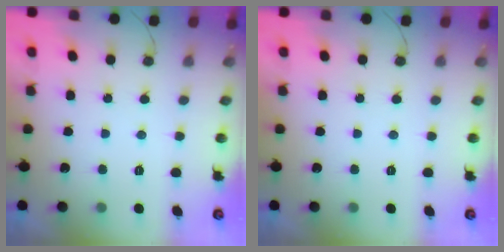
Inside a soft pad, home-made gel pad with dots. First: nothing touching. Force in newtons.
{"total": 0.0}